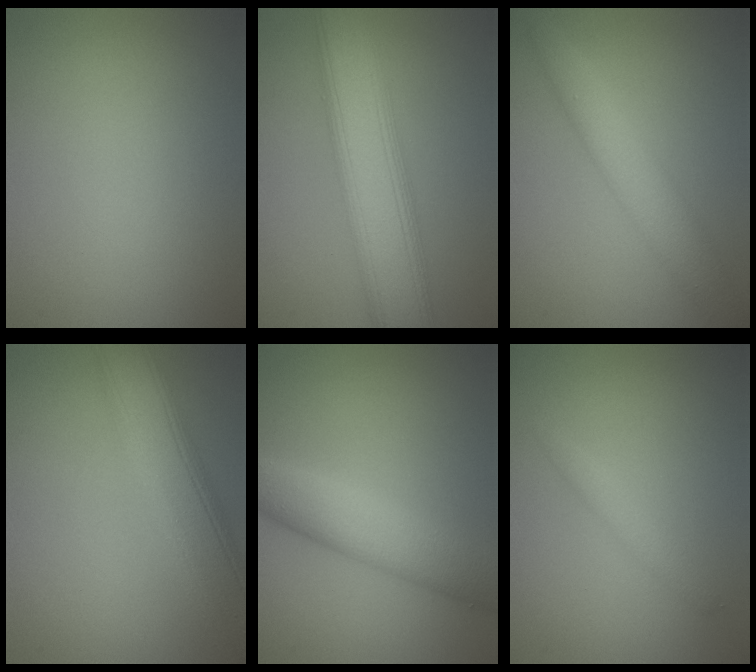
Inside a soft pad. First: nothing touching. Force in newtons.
{"total": 9.1, "press": 9.1, "slide": 0.2}
{"total": 4.5, "press": 4.5, "slide": 0.1}
{"total": 8.8, "press": 8.8, "slide": 0.4}
{"total": 5.7, "press": 5.7, "slide": 0.2}
{"total": 1.5, "press": 1.5, "slide": 0.1}